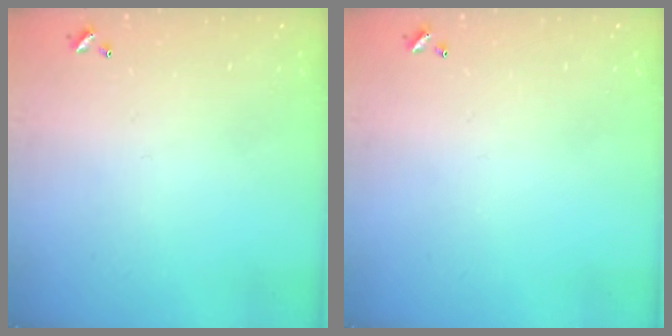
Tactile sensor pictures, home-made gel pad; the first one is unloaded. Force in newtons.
{"total": 0.0}